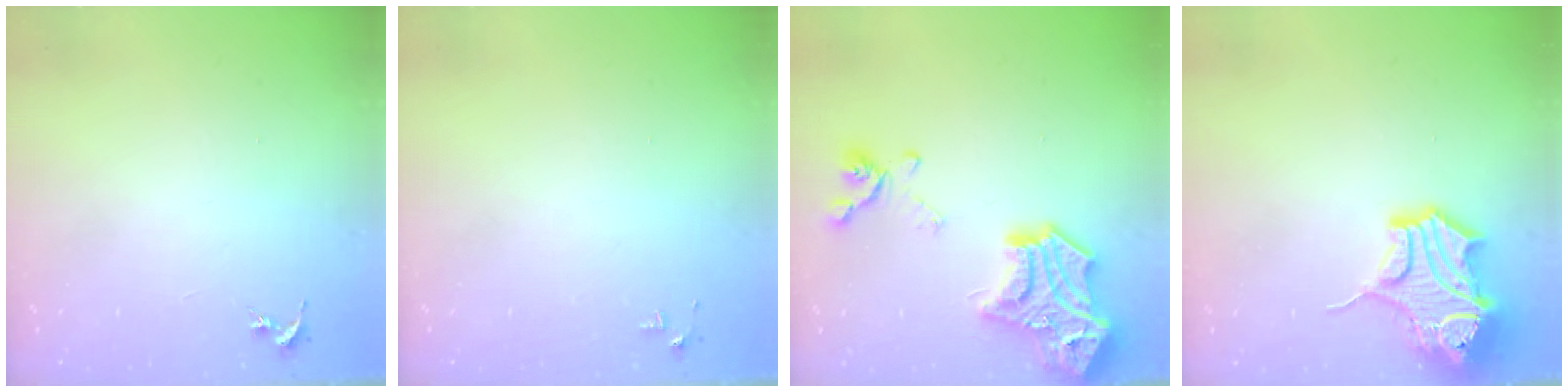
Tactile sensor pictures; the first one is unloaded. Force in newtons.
{"total": 3.0, "press": 3.0, "slide": 0.5}
{"total": 23.1, "press": 23.1, "slide": 1.7}
{"total": 15.4, "press": 15.2, "slide": 2.5}